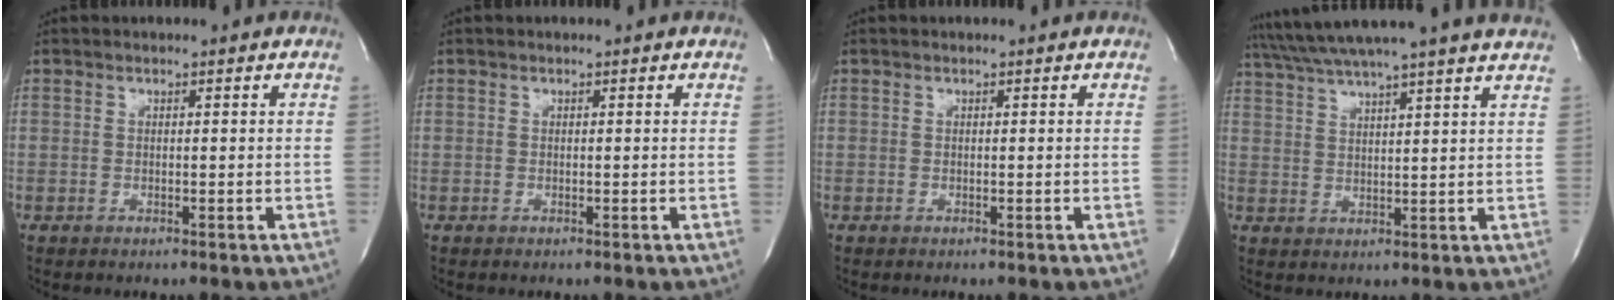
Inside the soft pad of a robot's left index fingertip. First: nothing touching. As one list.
[{"total": 0.0}, {"total": 0.0}, {"total": 17.7, "force": [15.8, -1.4, 7.9], "torque": [-0.147, 0.006, 0.216]}]